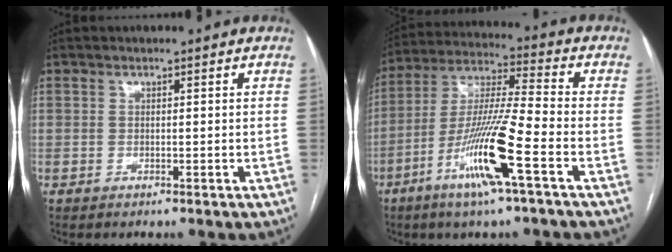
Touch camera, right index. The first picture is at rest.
{"total": 14.4, "force": [-6.4, -0.1, 13.0], "torque": [-0.260, -0.013, -0.122]}